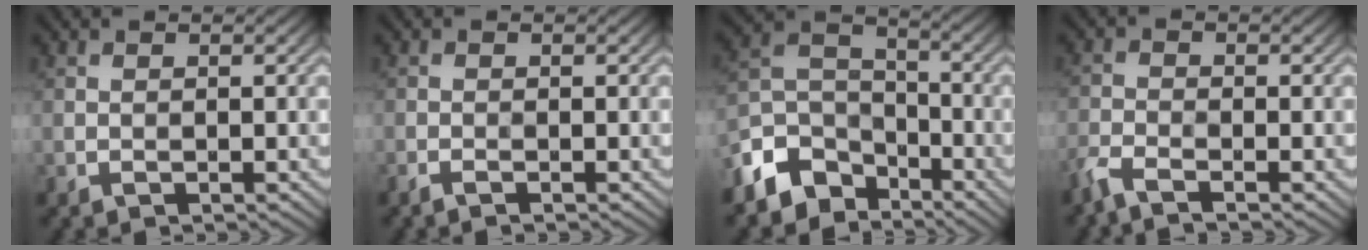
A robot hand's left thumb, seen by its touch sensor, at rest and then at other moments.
{"total": 1.0, "force": [-0.9, 0.1, 0.5], "torque": [-0.010, -0.004, -0.018]}
{"total": 9.3, "force": [-6.3, 5.8, 3.6], "torque": [-0.089, -0.008, -0.127]}
{"total": 3.3, "force": [-2.8, 0.7, 1.6], "torque": [-0.045, -0.013, -0.059]}